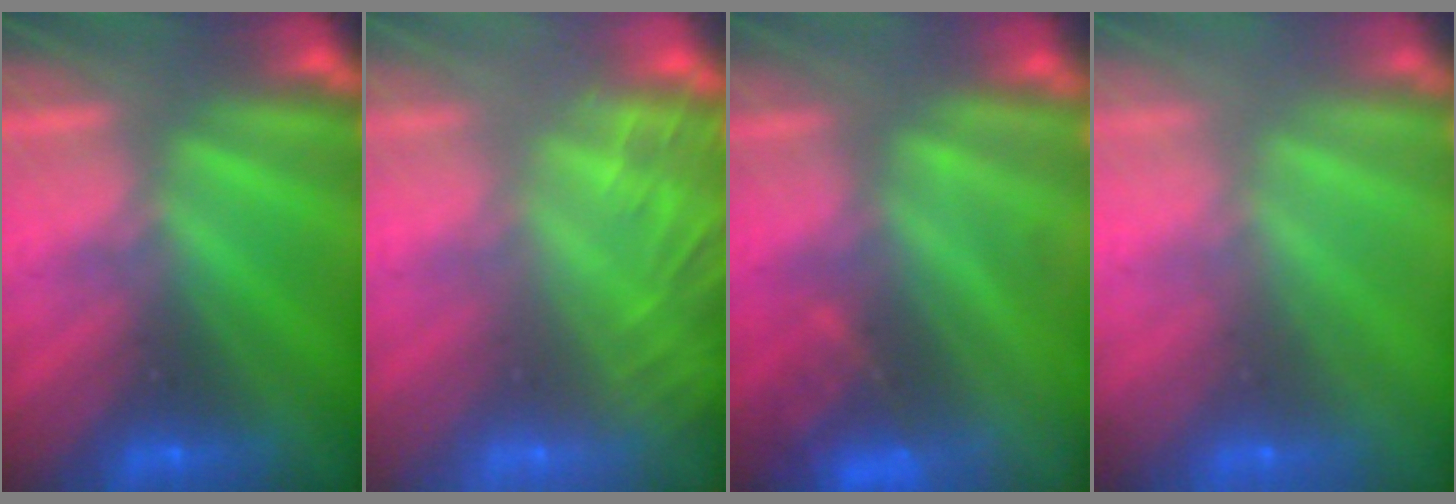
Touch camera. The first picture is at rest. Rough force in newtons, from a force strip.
{"total": 6.9}
{"total": 4.7}
{"total": 7.4}